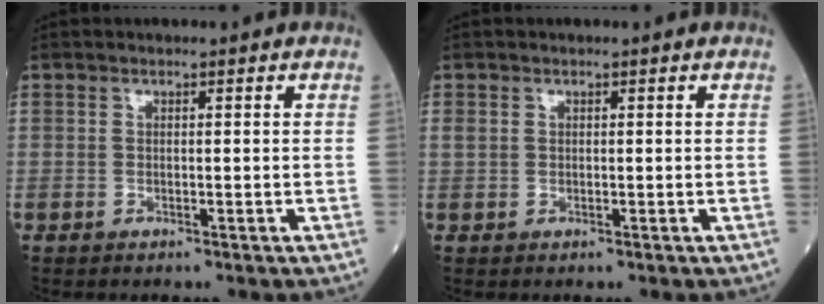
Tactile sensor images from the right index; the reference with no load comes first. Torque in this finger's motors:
{"motor_torque": [0.16, 0.14, 0.05, 0.00]}